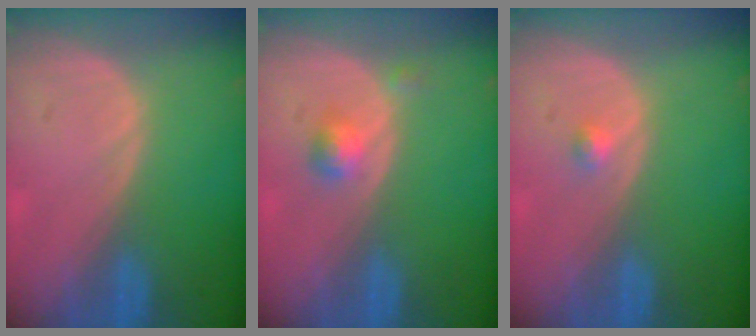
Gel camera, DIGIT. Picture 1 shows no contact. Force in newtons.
{"total": 2.4, "press": 2.1, "slide": 1.1}
{"total": 1.2, "press": 1.1, "slide": 0.6}